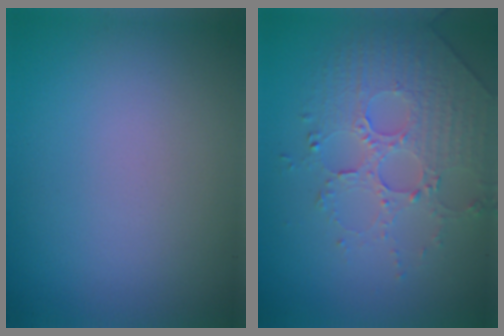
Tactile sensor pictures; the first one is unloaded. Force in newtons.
{"total": 5.2, "press": 3.7, "slide": 3.6}